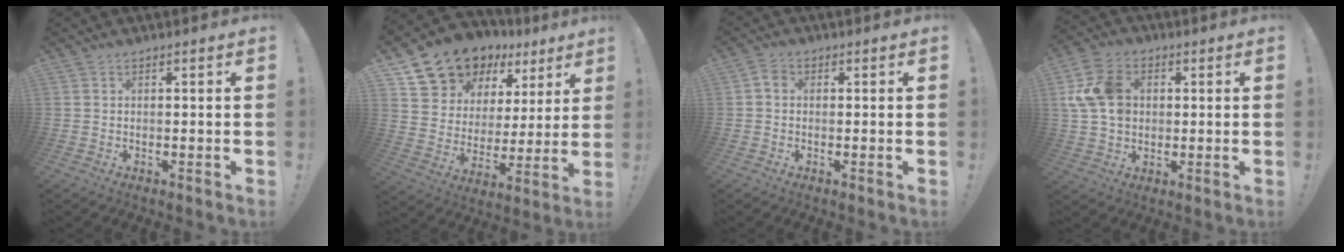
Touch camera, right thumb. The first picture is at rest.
{"total": 12.8, "force": [10.4, 7.1, 2.4], "torque": [-0.053, -0.084, 0.200]}
{"total": 2.3, "force": [-0.2, 1.8, 1.5], "torque": [-0.030, 0.010, -0.003]}
{"total": 13.2, "force": [2.6, 10.4, 7.7], "torque": [-0.149, 0.001, 0.055]}